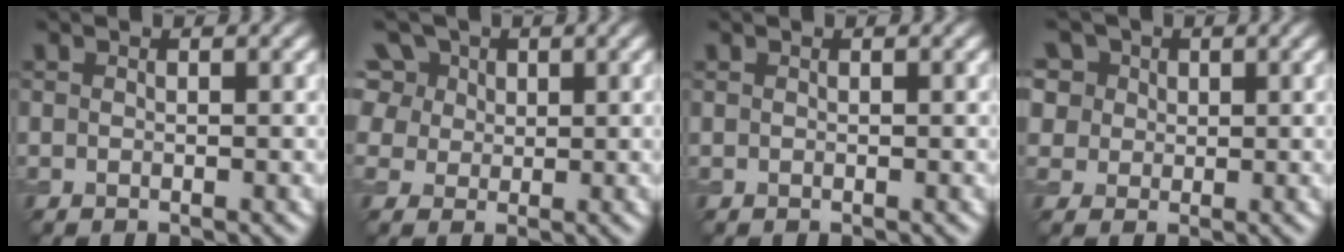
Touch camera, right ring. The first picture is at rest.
{"total": 10.5, "force": [5.2, 7.6, 5.0], "torque": [-0.114, 0.035, 0.069]}
{"total": 0.0}
{"total": 8.7, "force": [4.6, 6.4, 3.7], "torque": [-0.083, 0.024, 0.052]}